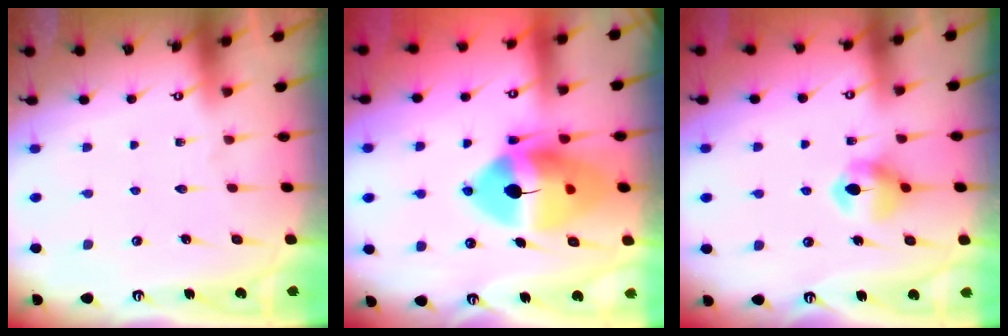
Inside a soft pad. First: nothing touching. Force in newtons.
{"total": 17.4, "press": 17.2, "slide": 2.9}
{"total": 7.1, "press": 7.1, "slide": 0.6}